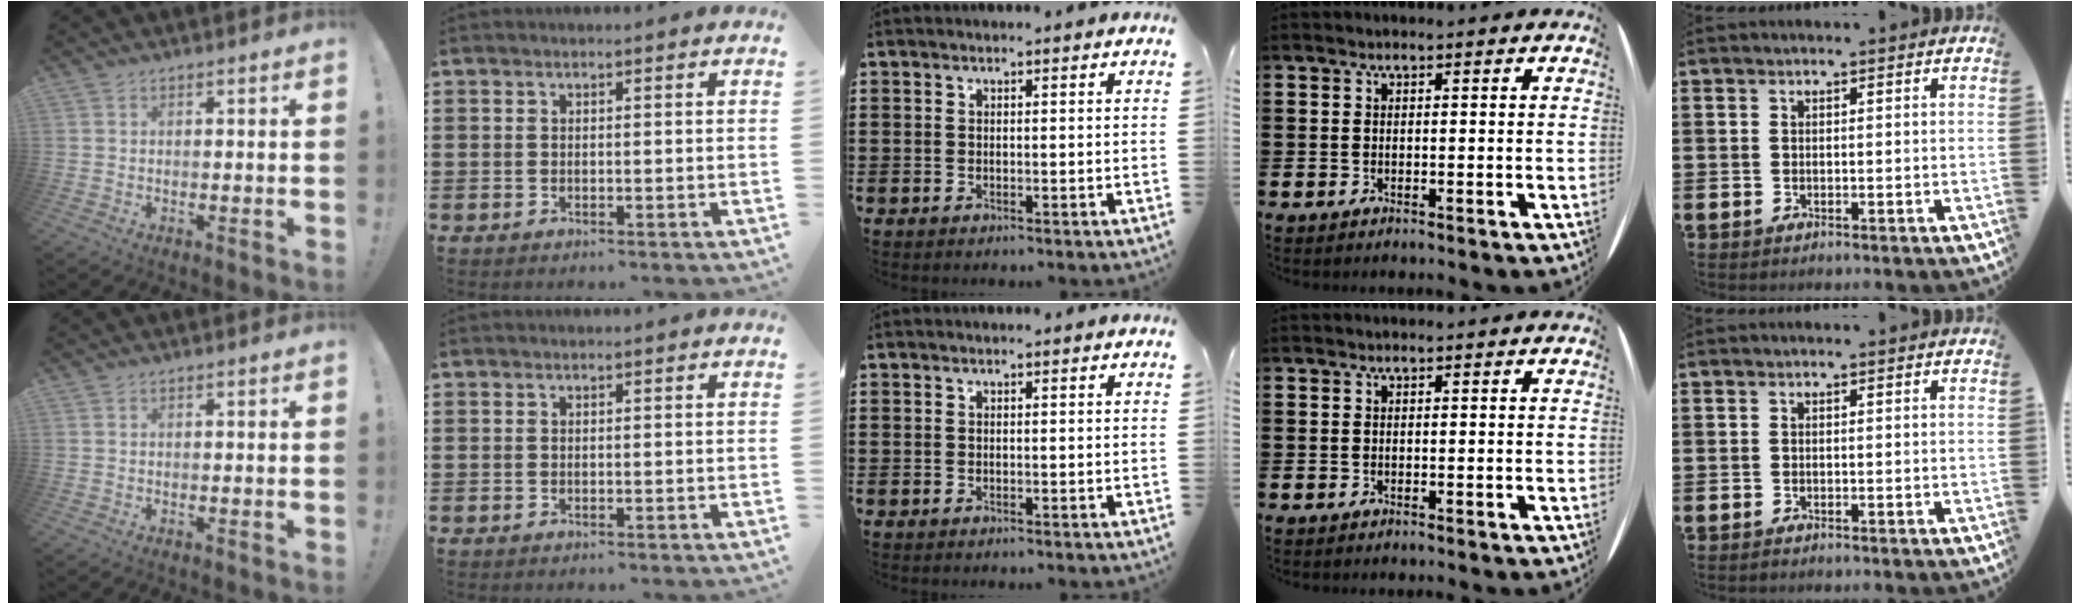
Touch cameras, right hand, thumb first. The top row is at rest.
{}